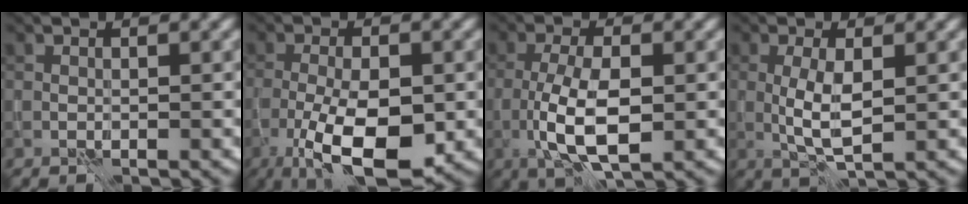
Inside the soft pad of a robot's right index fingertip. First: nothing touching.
{"total": 9.1, "force": [-3.5, 3.3, 7.8], "torque": [-0.144, -0.009, -0.056]}
{"total": 5.8, "force": [-1.1, 2.2, 5.3], "torque": [-0.110, -0.005, -0.020]}
{"total": 3.2, "force": [-0.1, 0.8, 3.0], "torque": [-0.065, 0.000, -0.003]}